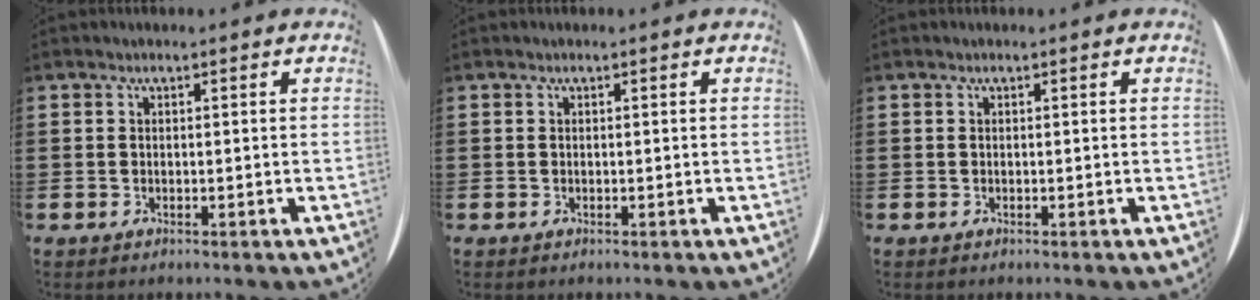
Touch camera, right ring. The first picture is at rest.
{"total": 0.0}
{"total": 0.0}